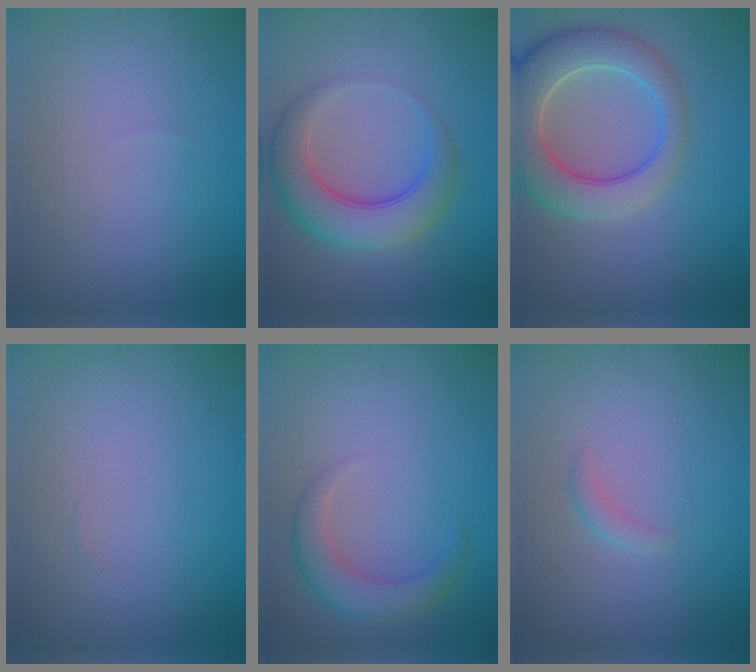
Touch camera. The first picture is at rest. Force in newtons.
{"total": 6.1, "press": 6.1, "slide": 0.2}
{"total": 7.8, "press": 7.8, "slide": 0.9}
{"total": 0.0}
{"total": 3.4, "press": 3.4, "slide": 0.1}
{"total": 1.0, "press": 1.0, "slide": 0.0}